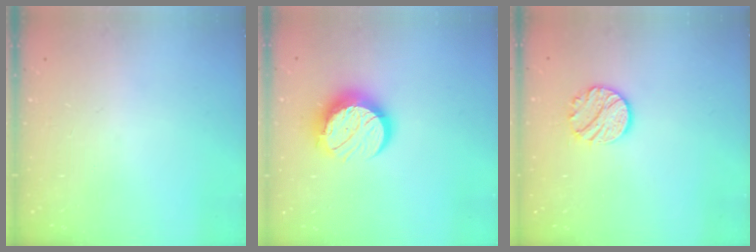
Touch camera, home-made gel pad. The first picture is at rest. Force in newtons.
{"total": 12.3, "press": 12.2, "slide": 0.9}
{"total": 10.0, "press": 9.9, "slide": 0.5}